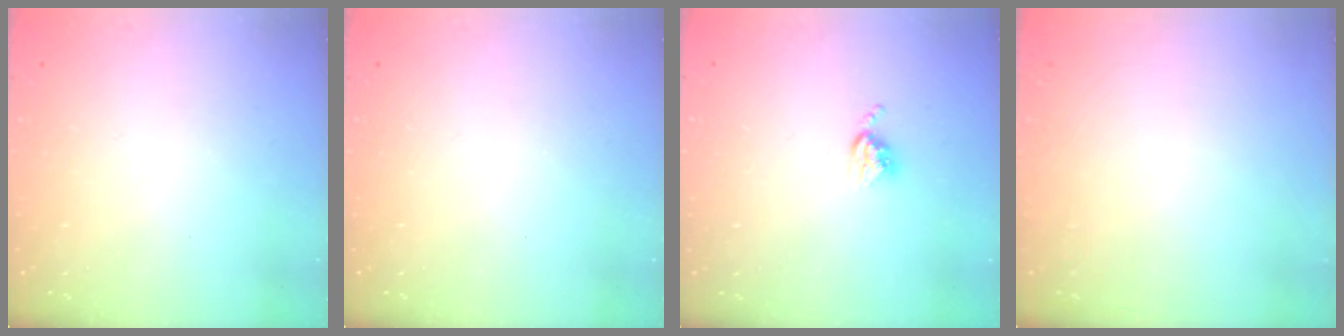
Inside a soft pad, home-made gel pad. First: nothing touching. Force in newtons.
{"total": 0.0}
{"total": 3.8, "press": 3.8, "slide": 0.5}
{"total": 0.0}